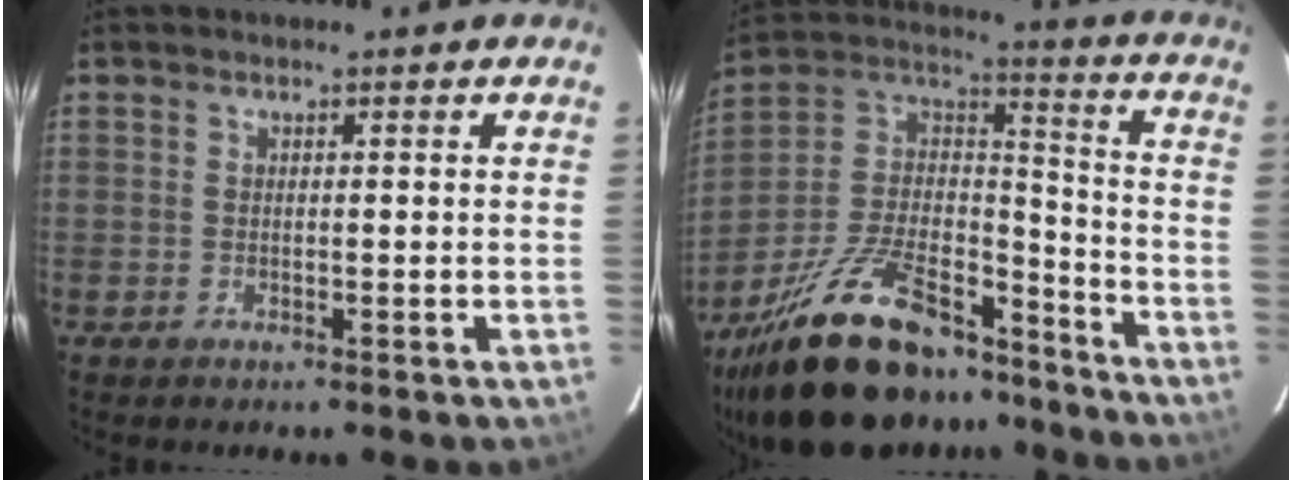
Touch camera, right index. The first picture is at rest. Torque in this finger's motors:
{"motor_torque": [1.11, -1.03, 0.94, 0.21]}